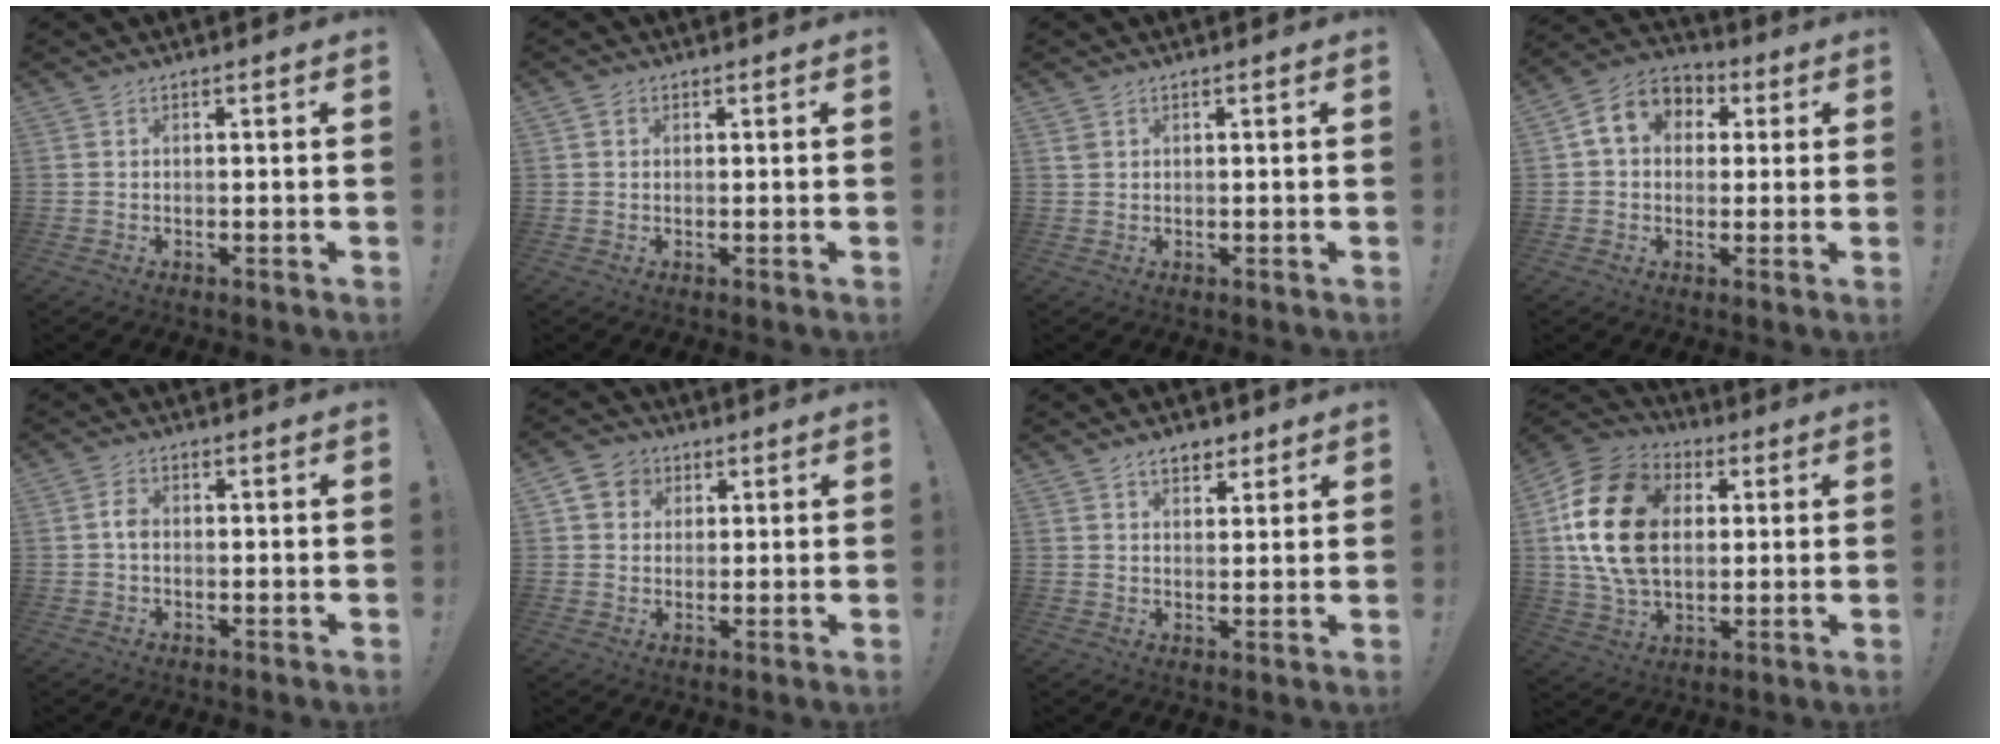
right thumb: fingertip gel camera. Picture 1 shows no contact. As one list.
[{"total": 1.2, "force": [0.5, 1.0, 0.3], "torque": [-0.001, 0.000, 0.010]}, {"total": 2.4, "force": [1.4, 1.6, 1.1], "torque": [-0.022, -0.002, 0.029]}, {"total": 10.9, "force": [2.8, 8.8, 5.7], "torque": [-0.080, 0.004, 0.059]}, {"total": 2.8, "force": [-0.3, 1.9, 2.1], "torque": [-0.037, 0.008, -0.006]}, {"total": 6.3, "force": [2.1, 5.5, 2.0], "torque": [-0.033, -0.003, 0.043]}, {"total": 4.8, "force": [3.2, 3.0, 2.1], "torque": [-0.020, -0.010, 0.056]}, {"total": 23.2, "force": [4.0, 16.4, 15.9], "torque": [-0.287, -0.002, 0.072]}]